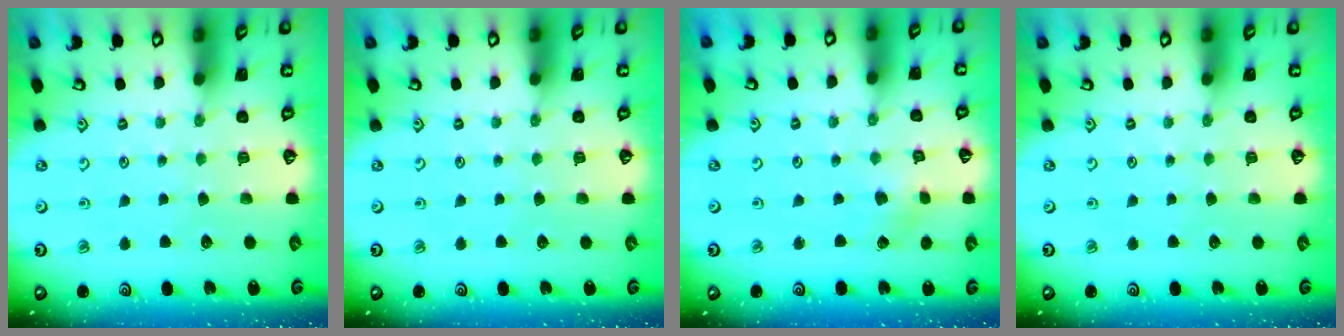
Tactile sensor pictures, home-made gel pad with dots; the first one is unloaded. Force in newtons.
{"total": 0.0}
{"total": 2.1, "press": 2.1, "slide": 0.3}
{"total": 0.0}